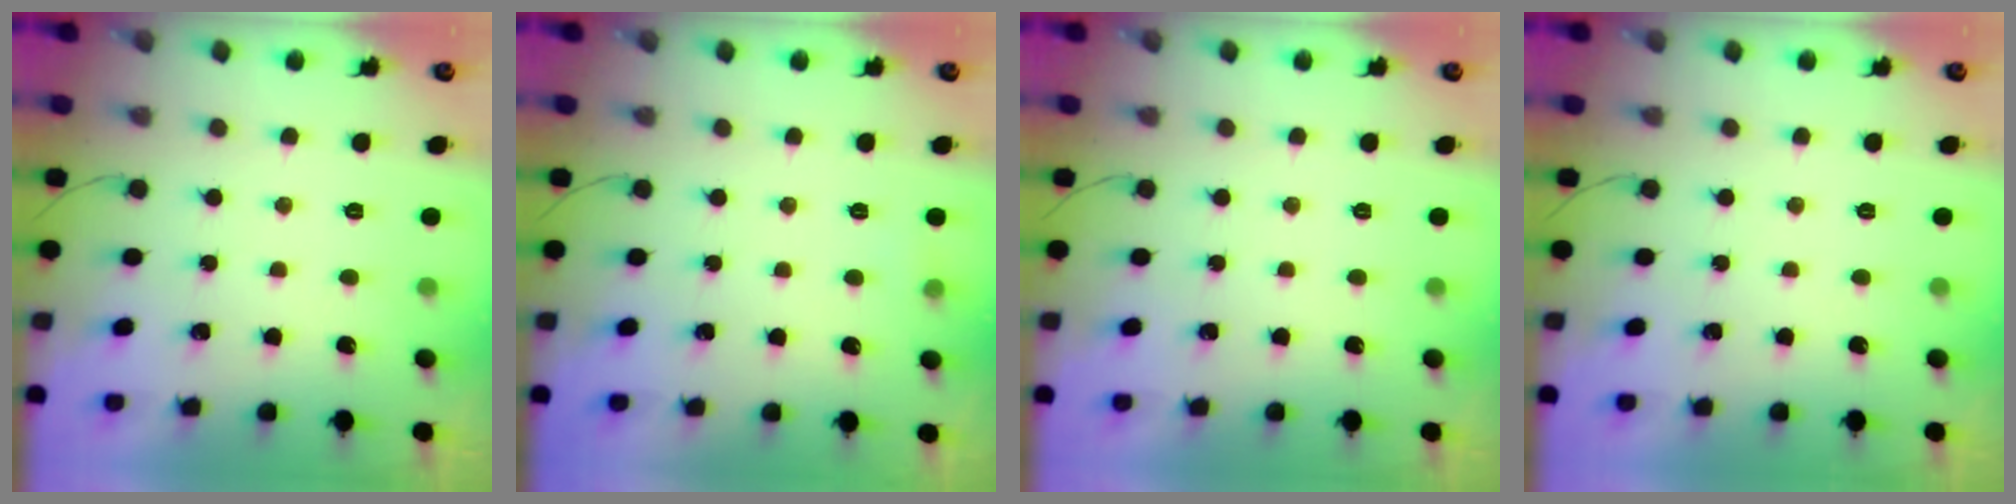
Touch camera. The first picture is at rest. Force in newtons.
{"total": 3.7, "press": 3.4, "slide": 1.4}
{"total": 0.0}
{"total": 0.0}